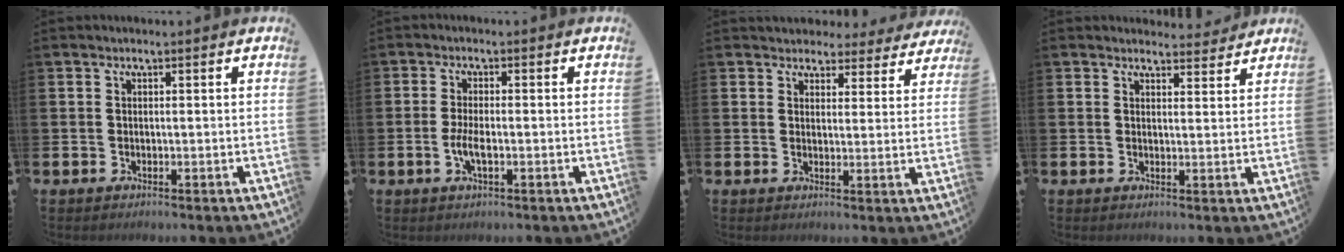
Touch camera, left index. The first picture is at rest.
{"total": 3.0, "force": [-0.8, 0.9, 2.8], "torque": [-0.056, -0.002, -0.017]}
{"total": 3.9, "force": [3.5, 1.6, 0.1], "torque": [-0.005, -0.022, 0.059]}
{"total": 3.1, "force": [3.0, 0.7, -0.1], "torque": [0.006, -0.017, 0.052]}